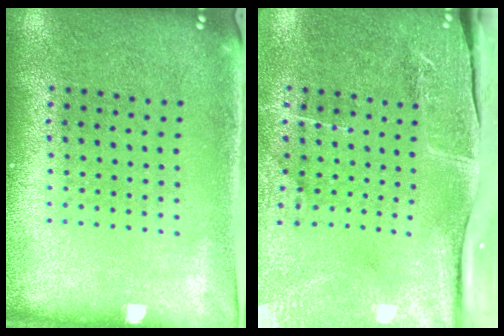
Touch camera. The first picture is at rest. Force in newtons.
{"total": 4.8, "press": 3.9, "slide": 2.8}